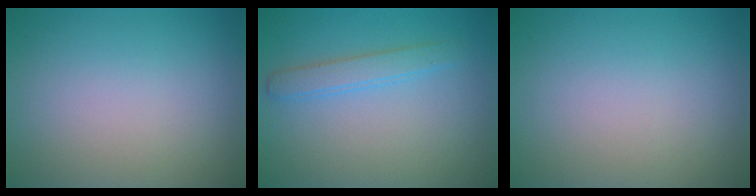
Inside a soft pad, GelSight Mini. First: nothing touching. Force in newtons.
{"total": 2.0, "press": 2.0, "slide": 0.0}
{"total": 0.0}